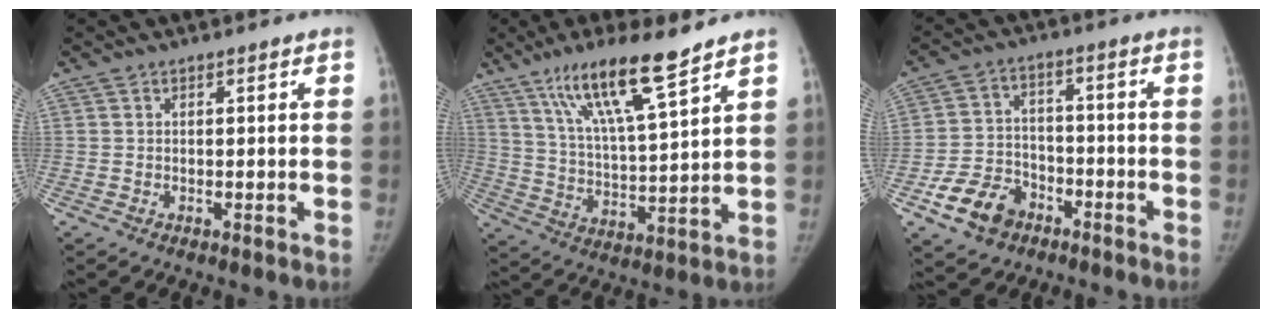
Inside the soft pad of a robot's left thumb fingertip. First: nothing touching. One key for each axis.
{"total": 14.6, "fx": 10.0, "fy": 1.8, "fz": 10.5, "tx": -0.180, "ty": -0.048, "tz": 0.185}
{"total": 10.0, "fx": -5.5, "fy": 7.2, "fz": 4.2, "tx": -0.052, "ty": 0.033, "tz": -0.097}